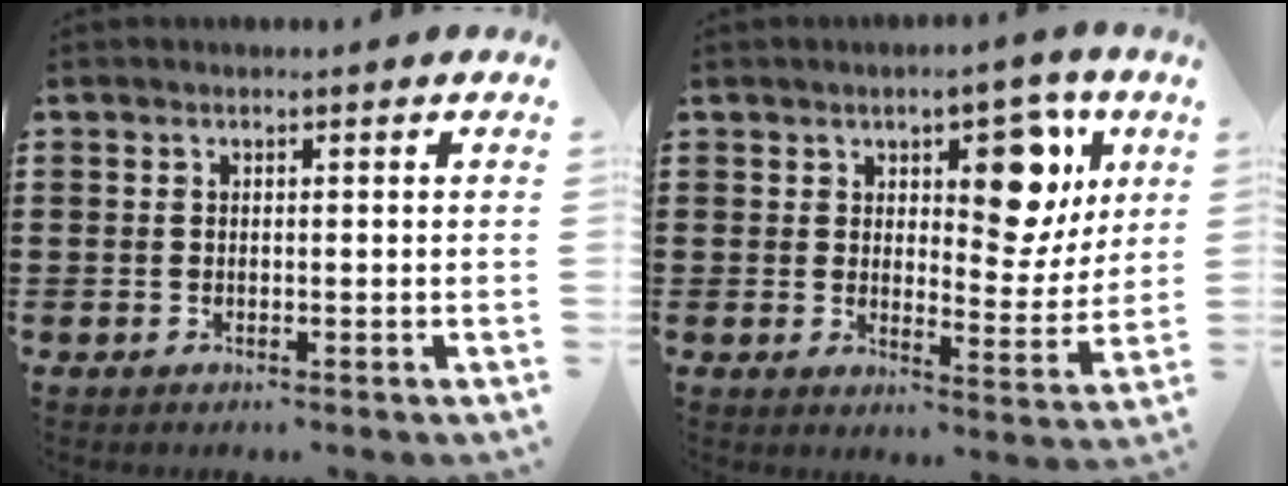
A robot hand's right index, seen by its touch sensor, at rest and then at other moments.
{"total": 9.9, "force": [5.1, 4.7, 7.0], "torque": [-0.093, -0.017, 0.081]}